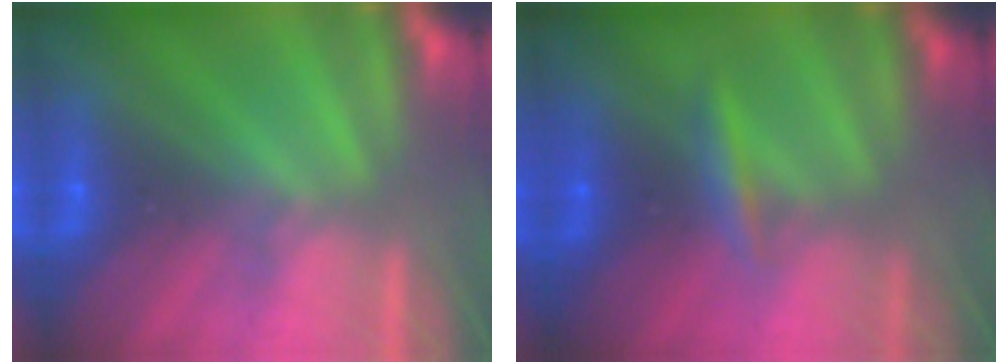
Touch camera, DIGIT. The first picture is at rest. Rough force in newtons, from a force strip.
{"total": 2.4}